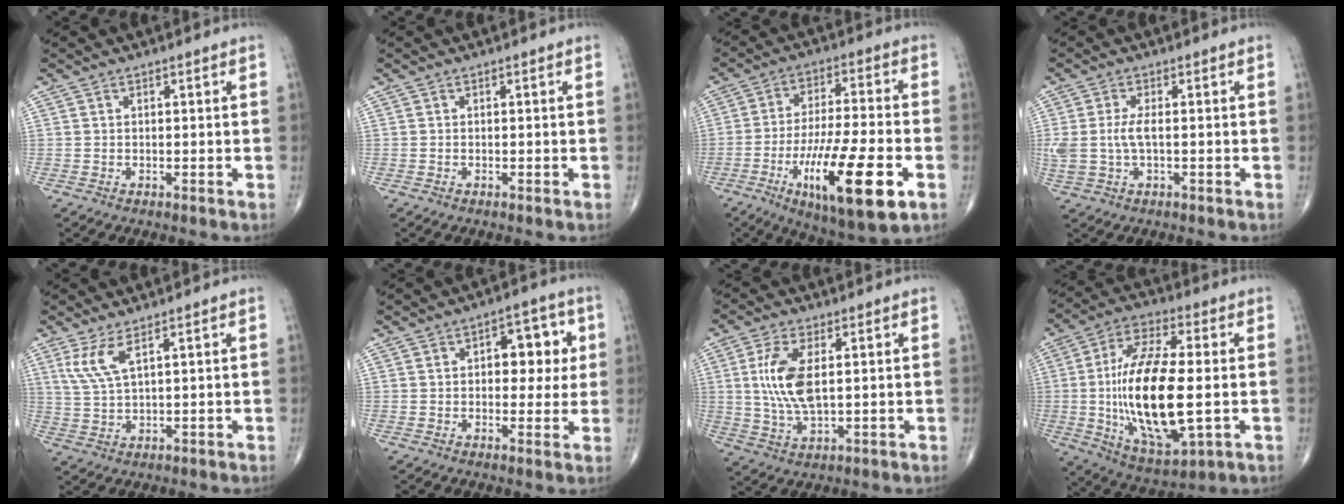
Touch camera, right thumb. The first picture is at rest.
{"total": 0.0}
{"total": 19.7, "force": [-7.3, 4.9, 17.6], "torque": [-0.315, 0.005, -0.114]}
{"total": 5.0, "force": [0.1, 2.2, 4.5], "torque": [-0.119, 0.006, 0.004]}
{"total": 5.2, "force": [2.8, 1.2, 4.2], "torque": [-0.100, -0.014, 0.068]}
{"total": 8.8, "force": [1.9, 5.1, 7.0], "torque": [-0.047, 0.003, 0.021]}
{"total": 10.0, "force": [1.6, 4.4, 8.8], "torque": [-0.186, -0.009, 0.036]}
{"total": 21.9, "force": [-1.6, 8.3, 20.1], "torque": [-0.386, 0.000, -0.018]}